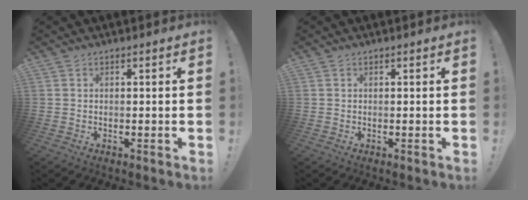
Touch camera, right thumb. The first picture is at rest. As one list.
[{"total": 0.0}]